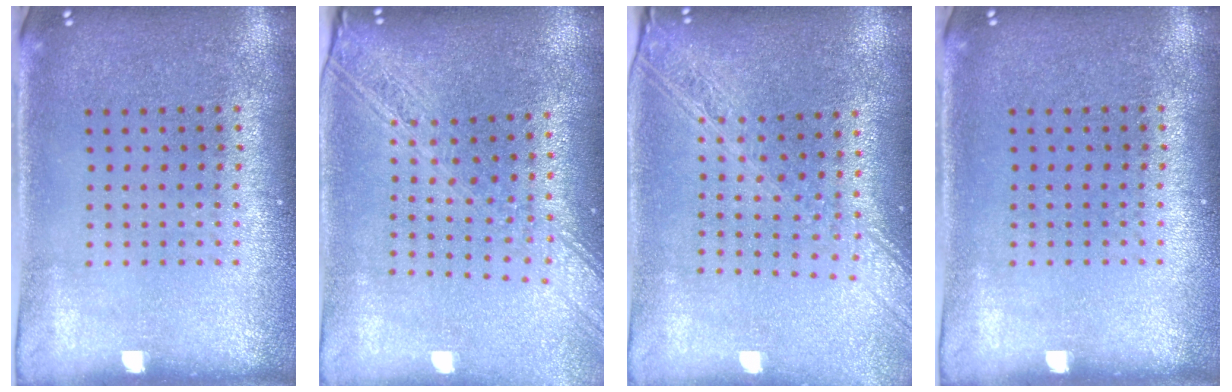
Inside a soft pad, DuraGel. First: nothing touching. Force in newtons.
{"total": 2.2, "press": 1.8, "slide": 1.3}
{"total": 2.3, "press": 1.9, "slide": 1.3}
{"total": 0.0}